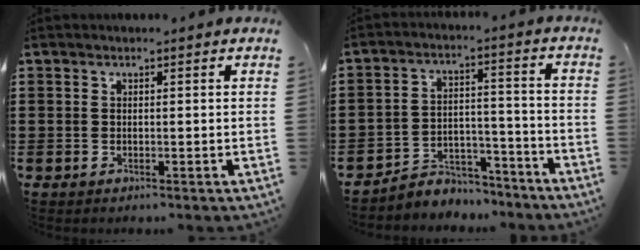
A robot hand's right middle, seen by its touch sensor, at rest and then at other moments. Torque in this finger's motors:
{"motor_torque": [2.14, 0.00, 0.02, 0.03]}